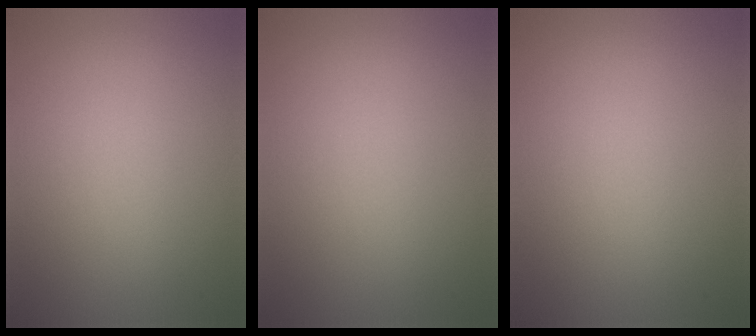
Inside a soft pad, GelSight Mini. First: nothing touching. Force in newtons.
{"total": 0.0}
{"total": 0.0}